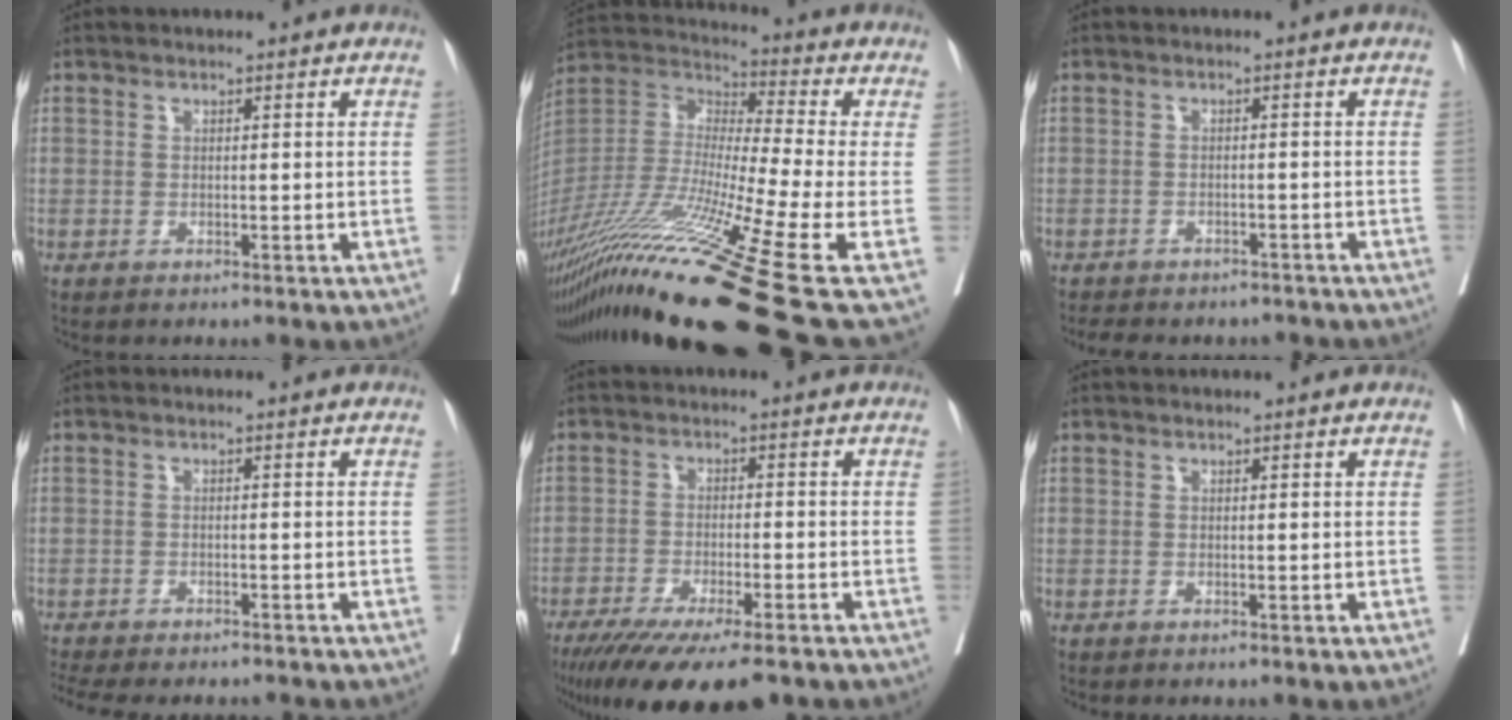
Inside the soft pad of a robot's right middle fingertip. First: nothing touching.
{"total": 26.4, "force": [-15.6, -0.8, 21.2], "torque": [-0.412, -0.051, -0.292]}
{"total": 9.6, "force": [-8.6, 3.2, 3.0], "torque": [-0.058, 0.003, -0.106]}
{"total": 12.2, "force": [-11.1, 2.2, 4.6], "torque": [-0.093, -0.008, -0.146]}
{"total": 15.5, "force": [-12.0, 2.3, 9.6], "torque": [-0.138, -0.033, -0.185]}
{"total": 0.0}